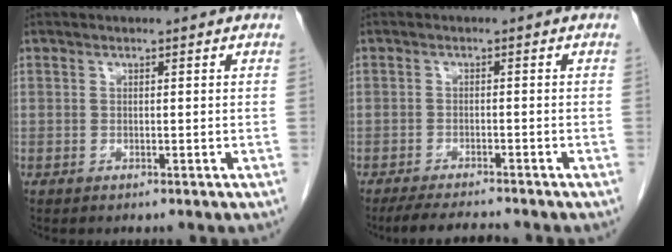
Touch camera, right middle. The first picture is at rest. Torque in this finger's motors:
{"motor_torque": [0.46, -0.39, 0.02, 0.00]}